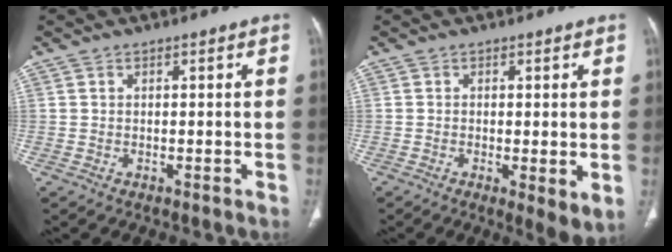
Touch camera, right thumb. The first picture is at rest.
{"total": 4.6, "force": [-0.6, 1.2, 4.4], "torque": [-0.073, -0.017, -0.010]}